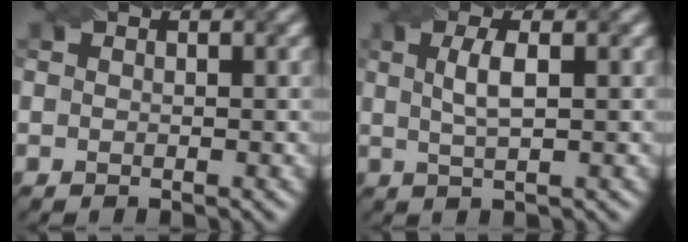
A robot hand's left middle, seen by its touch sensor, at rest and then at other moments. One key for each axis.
{"total": 2.6, "fx": 0.3, "fy": 0.6, "fz": 2.5, "tx": -0.047, "ty": 0.004, "tz": 0.008}